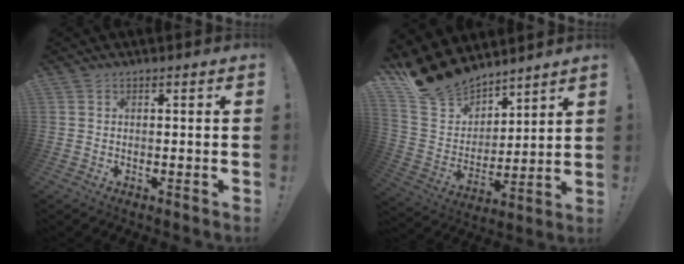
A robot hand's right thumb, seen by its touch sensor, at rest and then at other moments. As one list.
[{"total": 17.0, "force": [14.9, 7.5, 3.4], "torque": [-0.086, -0.114, 0.288]}]